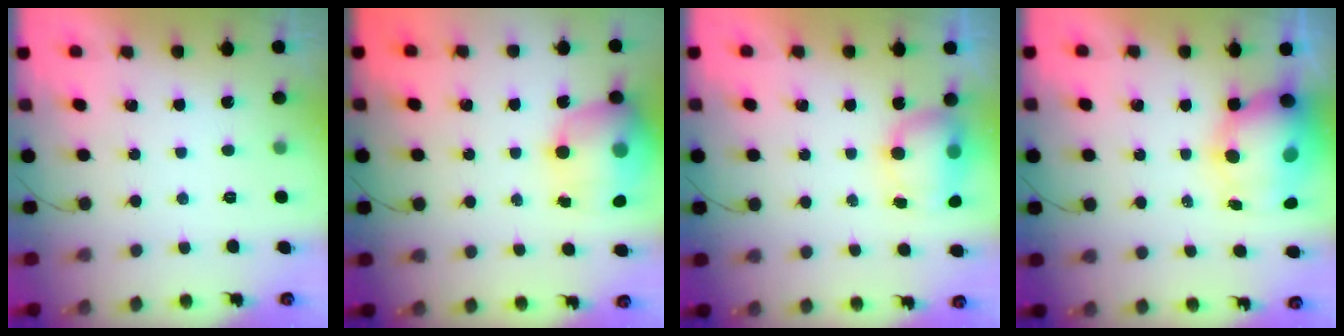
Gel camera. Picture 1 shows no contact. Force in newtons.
{"total": 17.2, "press": 16.7, "slide": 4.1}
{"total": 7.0, "press": 6.8, "slide": 1.3}
{"total": 10.6, "press": 10.2, "slide": 2.6}